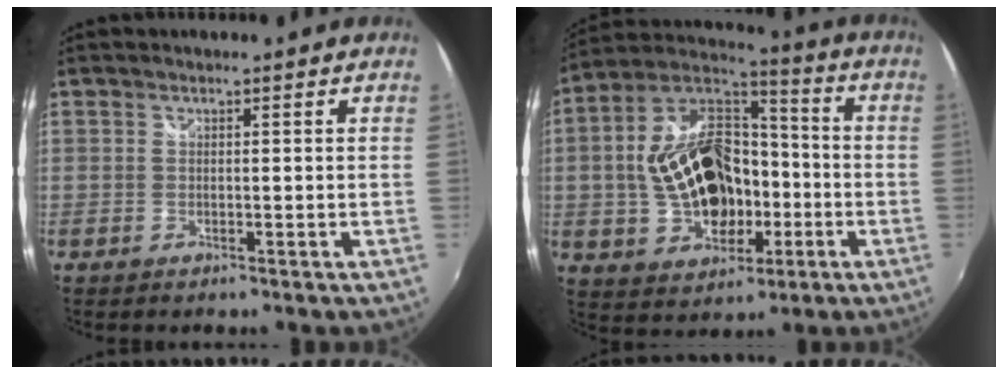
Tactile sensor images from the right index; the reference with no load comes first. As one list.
[{"total": 20.3, "force": [-3.1, 13.7, 14.7], "torque": [-0.306, 0.028, -0.038]}]